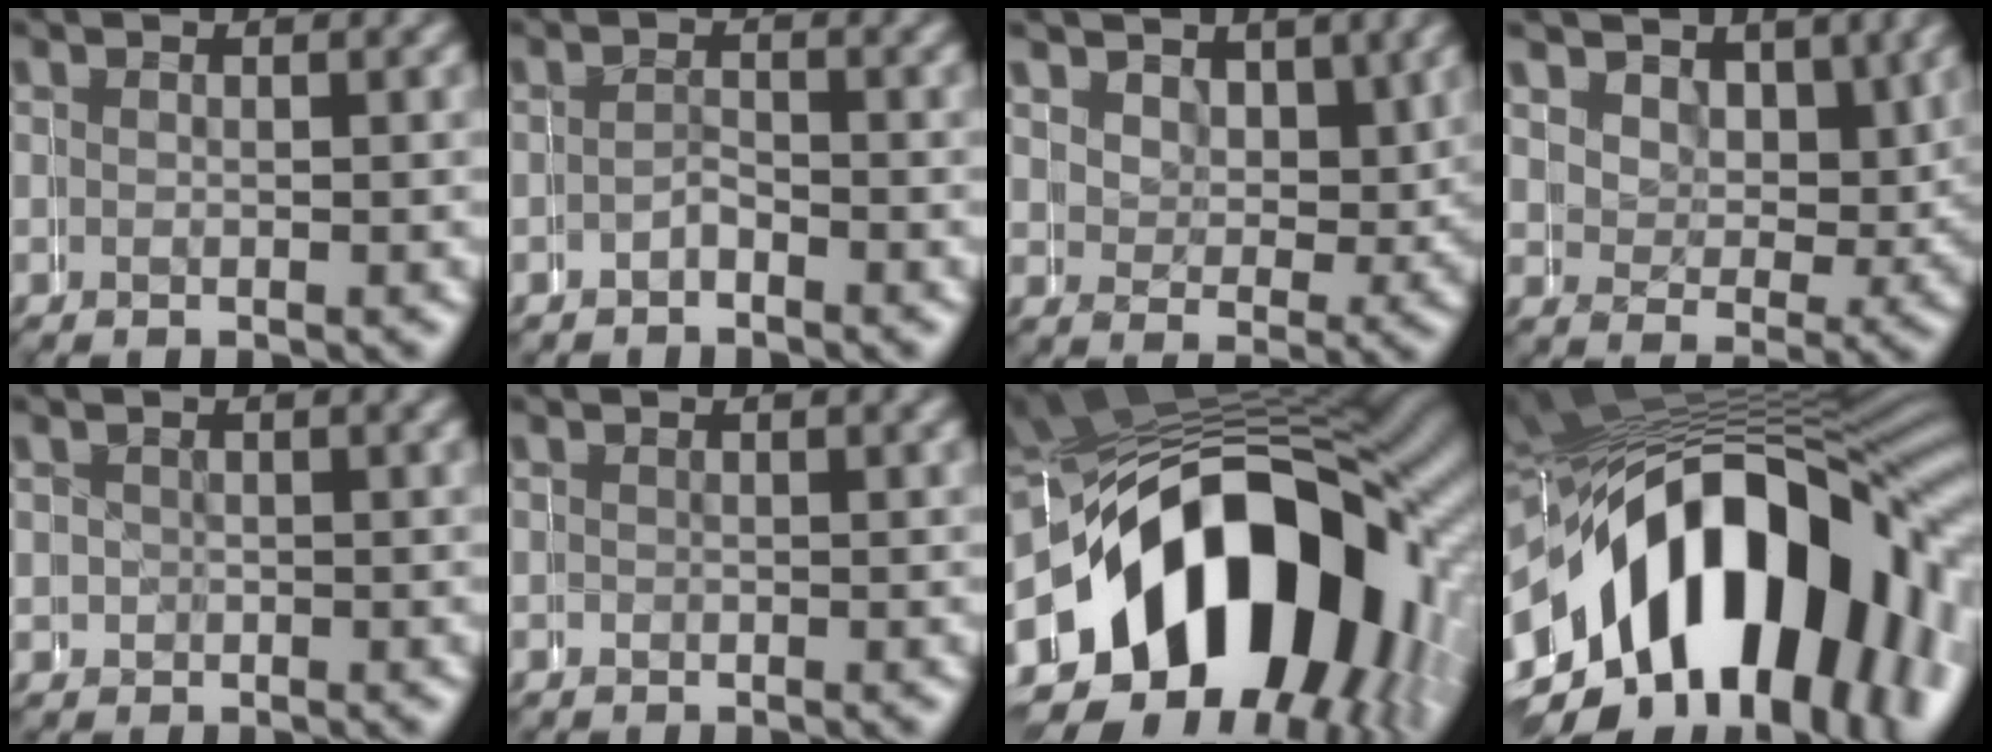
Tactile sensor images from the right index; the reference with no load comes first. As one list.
[{"total": 1.3, "force": [-1.2, 0.5, -0.2], "torque": [0.004, 0.001, -0.024]}, {"total": 4.2, "force": [1.8, 3.4, 1.6], "torque": [-0.033, -0.010, 0.031]}, {"total": 5.3, "force": [1.8, 4.3, 2.4], "torque": [-0.046, -0.009, 0.027]}, {"total": 1.5, "force": [0.2, 1.4, 0.0], "torque": [-0.006, 0.002, 0.005]}, {"total": 0.6, "force": [0.0, 0.3, -0.6], "torque": [0.013, -0.001, 0.001]}, {"total": 26.7, "force": [-4.3, 17.7, 19.5], "torque": [-0.322, -0.011, -0.071]}, {"total": 23.1, "force": [-4.4, 14.3, 17.6], "torque": [-0.282, 0.000, -0.065]}]